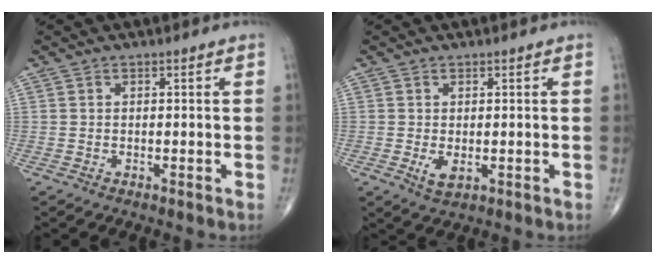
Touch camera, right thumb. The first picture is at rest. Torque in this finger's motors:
{"motor_torque": [-0.12, 0.42, 0.22, 0.17, 0.08]}